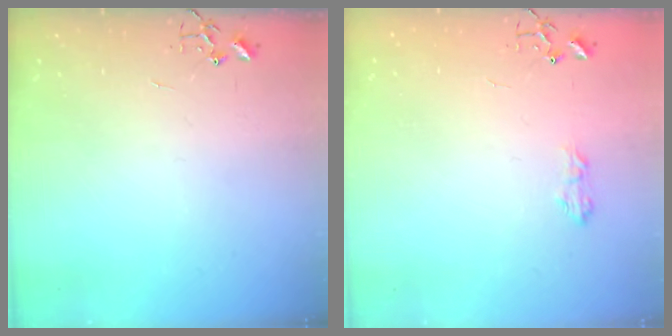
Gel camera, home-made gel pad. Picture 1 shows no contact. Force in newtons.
{"total": 5.9, "press": 5.9, "slide": 0.8}